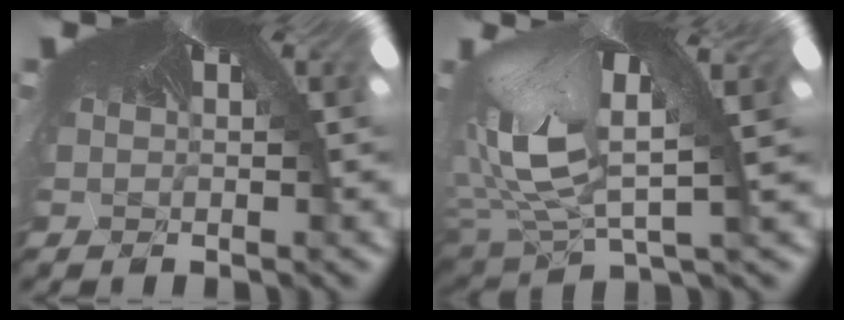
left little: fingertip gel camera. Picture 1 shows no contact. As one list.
[{"total": 4.0, "force": [-3.7, 1.3, 0.7], "torque": [-0.074, -0.079, -0.020]}]